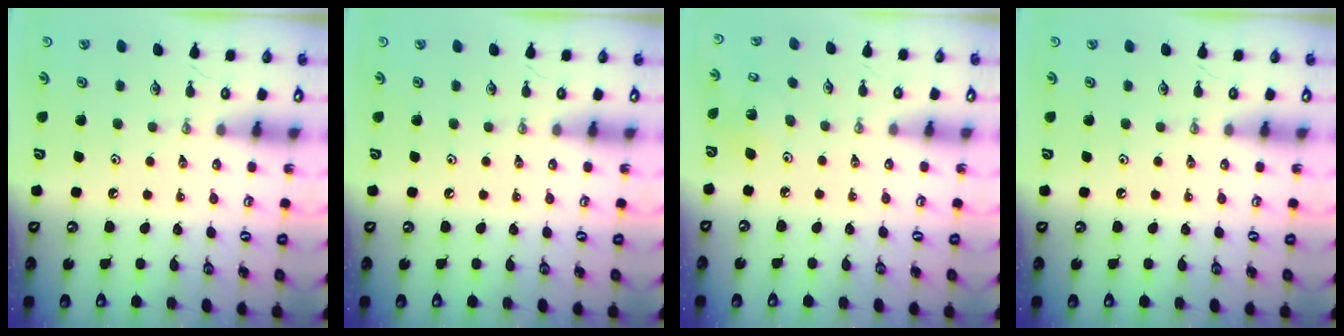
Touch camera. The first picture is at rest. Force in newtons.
{"total": 0.0}
{"total": 3.4, "press": 3.4, "slide": 0.2}
{"total": 0.0}